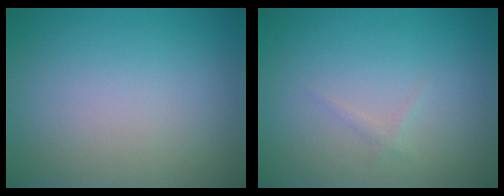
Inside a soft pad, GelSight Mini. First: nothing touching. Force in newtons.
{"total": 0.6, "press": 0.6, "slide": 0.1}